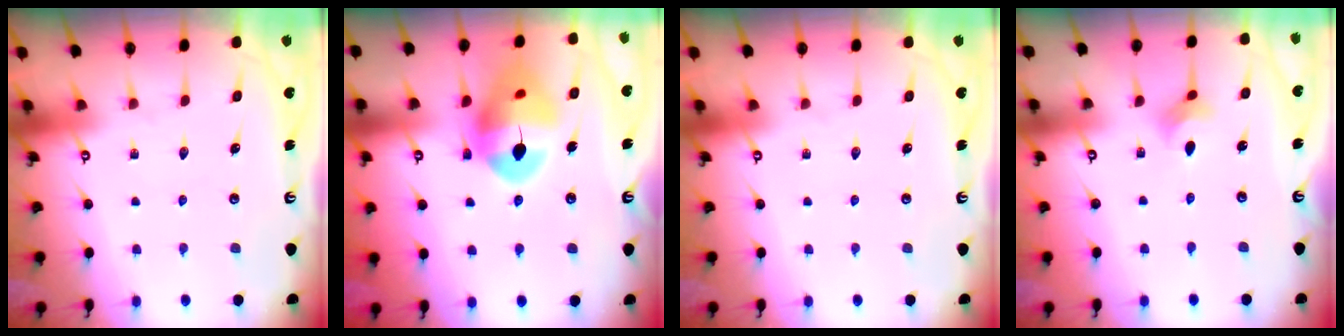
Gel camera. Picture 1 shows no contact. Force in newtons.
{"total": 15.4, "press": 15.3, "slide": 1.8}
{"total": 0.0}
{"total": 2.8, "press": 2.8, "slide": 0.7}